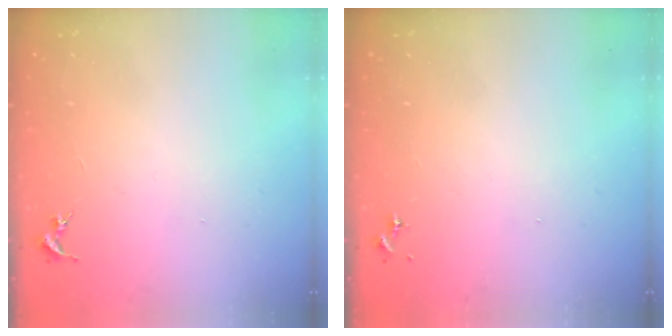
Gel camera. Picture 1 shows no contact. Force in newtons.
{"total": 0.0}